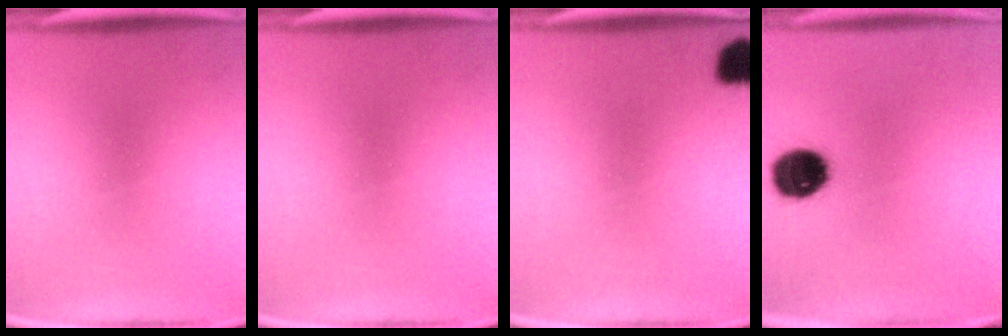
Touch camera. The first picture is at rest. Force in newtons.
{"total": 0.0}
{"total": 5.0}
{"total": 10.6}